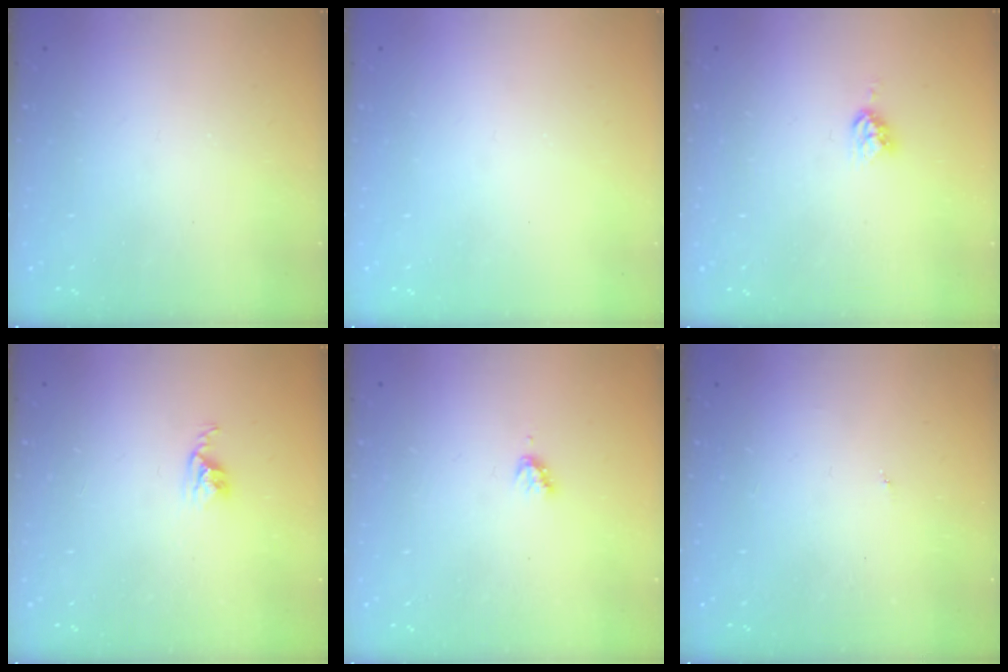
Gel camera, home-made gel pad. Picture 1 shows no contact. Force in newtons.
{"total": 0.0}
{"total": 4.3, "press": 4.3, "slide": 0.0}
{"total": 2.8, "press": 2.7, "slide": 0.4}
{"total": 3.2, "press": 3.2, "slide": 0.4}
{"total": 3.8, "press": 3.8, "slide": 0.5}